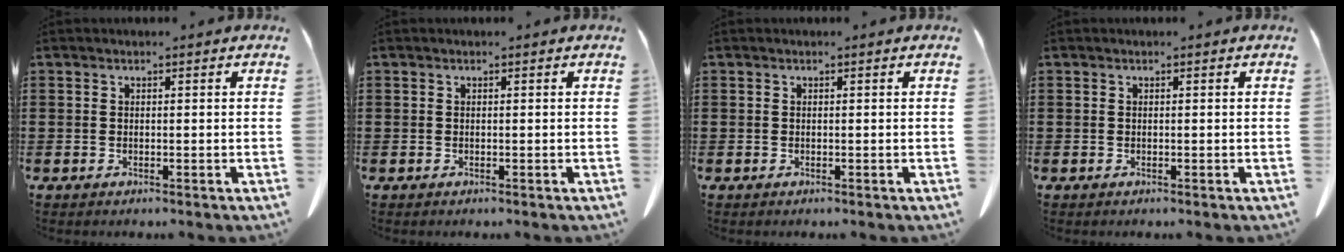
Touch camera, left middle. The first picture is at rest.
{"total": 0.0}
{"total": 0.0}
{"total": 0.0}